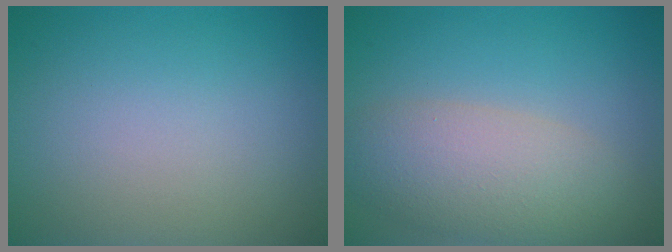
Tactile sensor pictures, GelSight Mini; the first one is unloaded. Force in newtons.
{"total": 5.7, "press": 5.7, "slide": 0.4}